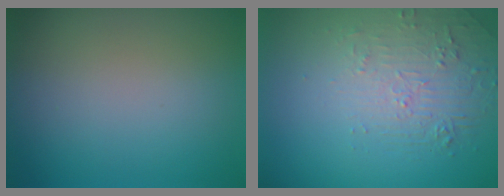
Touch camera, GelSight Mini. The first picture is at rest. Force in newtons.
{"total": 2.2, "press": 1.3, "slide": 1.8}